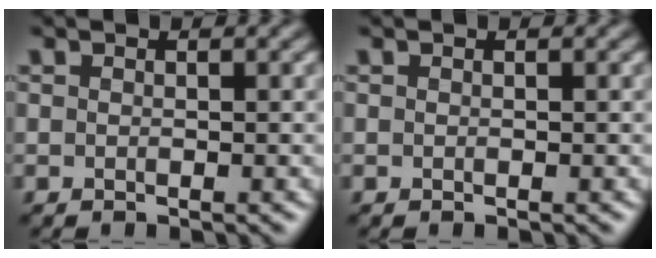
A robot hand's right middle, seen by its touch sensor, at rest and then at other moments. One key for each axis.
{"total": 0.0}